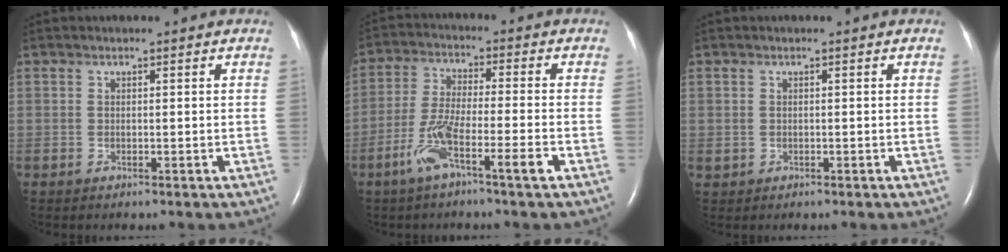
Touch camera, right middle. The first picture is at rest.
{"total": 7.8, "force": [-4.3, 0.2, 6.5], "torque": [-0.136, -0.001, -0.083]}
{"total": 0.6, "force": [0.1, 0.6, 0.0], "torque": [0.001, 0.002, 0.005]}